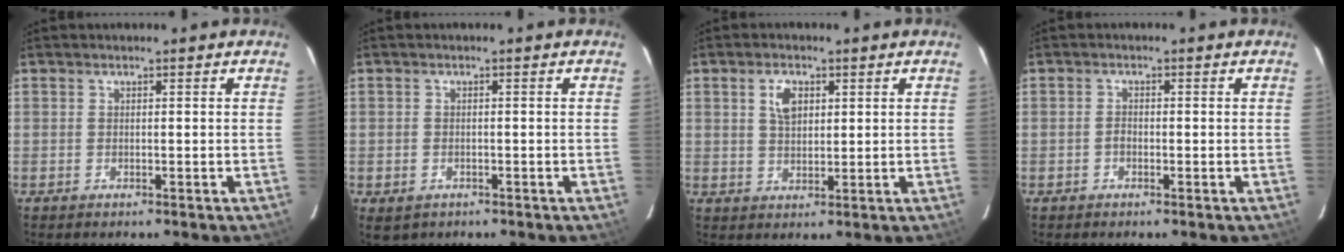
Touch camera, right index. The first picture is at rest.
{"total": 2.9, "force": [-1.3, 2.3, 1.2], "torque": [-0.025, -0.003, -0.014]}
{"total": 4.3, "force": [1.6, 2.7, 3.0], "torque": [-0.053, 0.008, 0.032]}
{"total": 1.1, "force": [-0.6, 0.8, 0.4], "torque": [-0.007, 0.003, -0.012]}